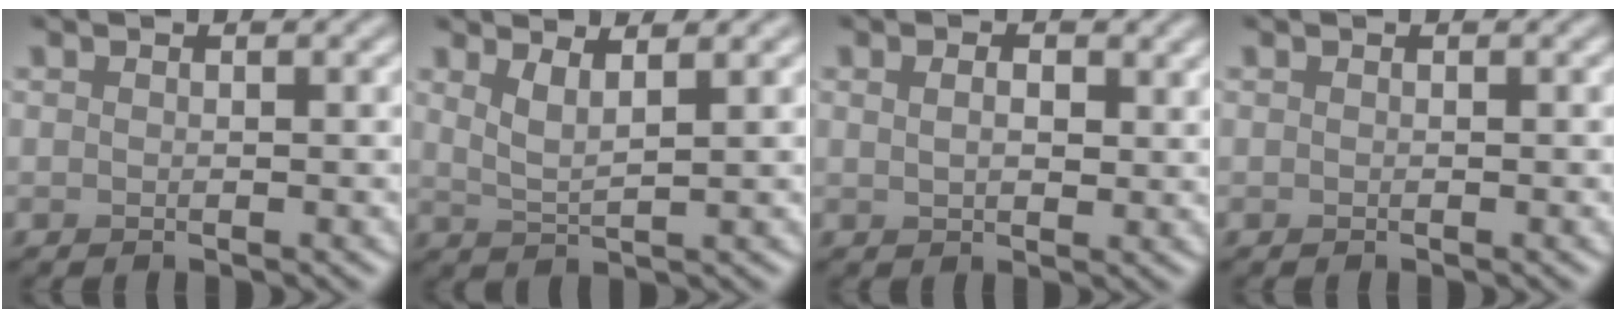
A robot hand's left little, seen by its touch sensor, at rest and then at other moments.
{"total": 2.5, "force": [1.6, 0.6, 1.8], "torque": [-0.030, -0.005, 0.031]}
{"total": 3.1, "force": [1.3, 1.8, 2.1], "torque": [-0.037, 0.005, 0.018]}
{"total": 0.0}